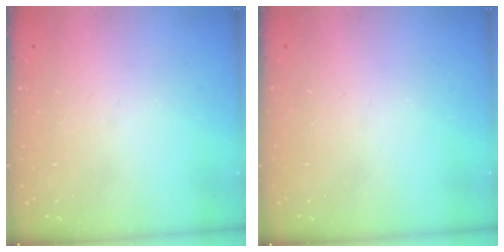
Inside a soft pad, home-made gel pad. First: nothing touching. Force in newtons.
{"total": 0.0}